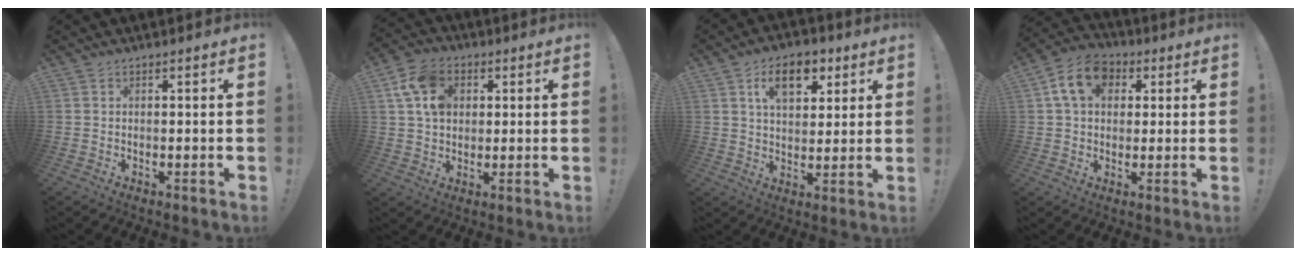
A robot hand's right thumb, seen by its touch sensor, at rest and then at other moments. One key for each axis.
{"total": 11.5, "fx": 3.7, "fy": 8.7, "fz": 6.4, "tx": -0.118, "ty": 0.004, "tz": 0.076}
{"total": 11.3, "fx": 5.4, "fy": 6.9, "fz": 7.1, "tx": -0.101, "ty": -0.008, "tz": 0.096}
{"total": 12.1, "fx": 3.8, "fy": 9.0, "fz": 7.2, "tx": -0.117, "ty": 0.010, "tz": 0.074}